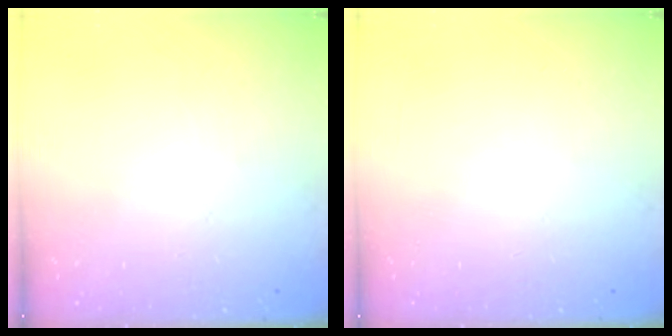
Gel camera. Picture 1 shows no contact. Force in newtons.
{"total": 0.0}